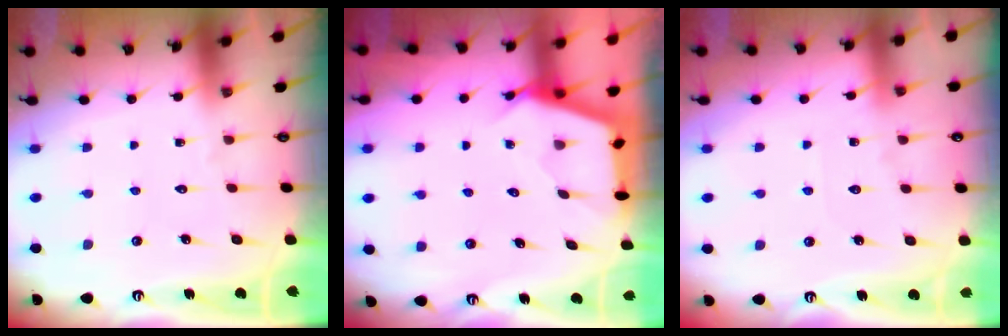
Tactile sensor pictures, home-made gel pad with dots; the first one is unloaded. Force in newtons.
{"total": 2.5, "press": 2.5, "slide": 0.3}
{"total": 3.5, "press": 3.5, "slide": 0.5}